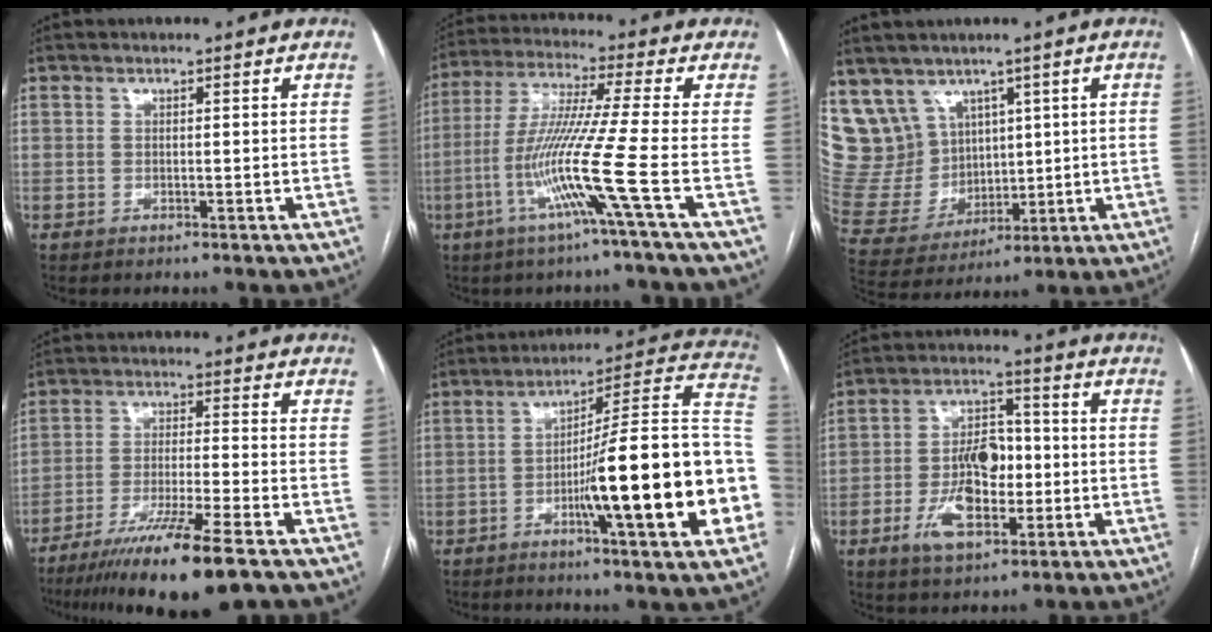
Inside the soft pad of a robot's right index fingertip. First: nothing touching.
{"total": 12.5, "force": [-4.5, -2.7, 11.3], "torque": [-0.228, -0.020, -0.095]}
{"total": 12.5, "force": [7.4, 9.8, 2.3], "torque": [-0.068, 0.054, 0.179]}
{"total": 13.7, "force": [-9.2, -0.4, 10.1], "torque": [-0.181, -0.040, -0.156]}
{"total": 24.0, "force": [-5.4, 1.4, 23.3], "torque": [-0.251, 0.016, -0.080]}
{"total": 10.6, "force": [-2.7, 5.5, 8.7], "torque": [-0.170, 0.017, -0.042]}